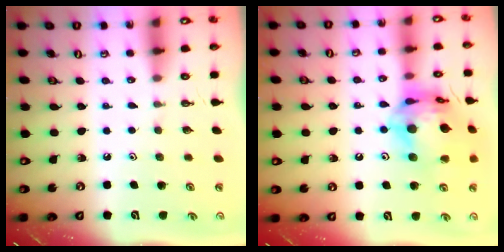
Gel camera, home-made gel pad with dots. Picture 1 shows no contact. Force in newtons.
{"total": 19.7, "press": 19.6, "slide": 2.1}